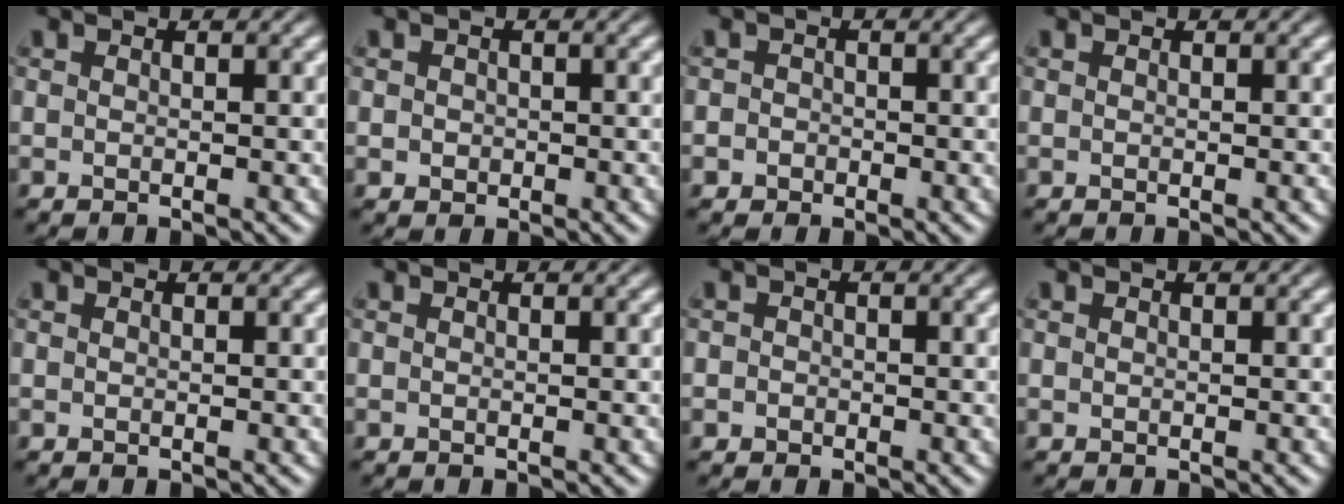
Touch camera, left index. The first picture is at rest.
{"total": 0.9, "force": [-0.3, 0.8, 0.2], "torque": [-0.001, -0.007, -0.005]}
{"total": 1.2, "force": [-0.8, 1.0, 0.0], "torque": [0.011, 0.000, -0.016]}
{"total": 0.0}
{"total": 0.0}
{"total": 0.0}
{"total": 0.7, "force": [-0.5, 0.5, -0.1], "torque": [0.009, -0.009, -0.009]}
{"total": 0.0}